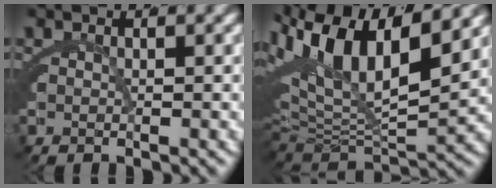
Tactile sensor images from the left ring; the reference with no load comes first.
{"total": 12.3, "force": [3.1, 6.9, 9.7], "torque": [-0.190, -0.009, 0.063]}